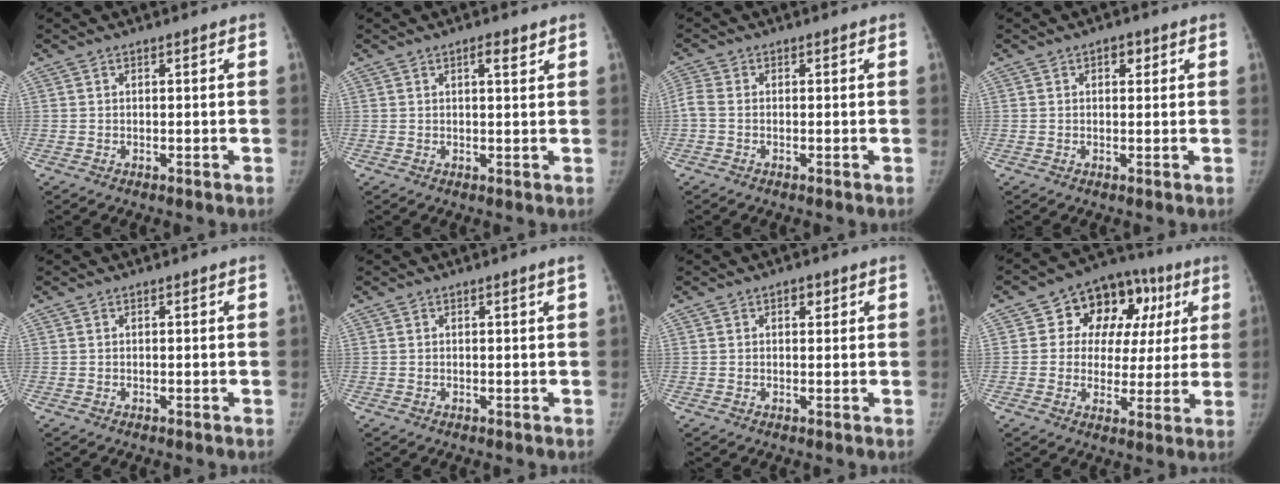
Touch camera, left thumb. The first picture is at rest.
{"total": 2.4, "force": [1.4, 0.7, 1.9], "torque": [-0.025, -0.006, 0.021]}
{"total": 2.5, "force": [-0.5, 1.5, 1.9], "torque": [-0.052, -0.002, -0.020]}
{"total": 2.1, "force": [0.9, 1.4, 1.3], "torque": [-0.003, 0.000, 0.008]}
{"total": 0.0}
{"total": 0.5, "force": [0.2, -0.2, 0.4], "torque": [-0.007, -0.002, 0.001]}
{"total": 1.7, "force": [0.8, 1.1, 1.0], "torque": [-0.003, -0.001, 0.008]}
{"total": 15.8, "force": [4.9, 11.6, 9.5], "torque": [-0.064, 0.019, 0.065]}